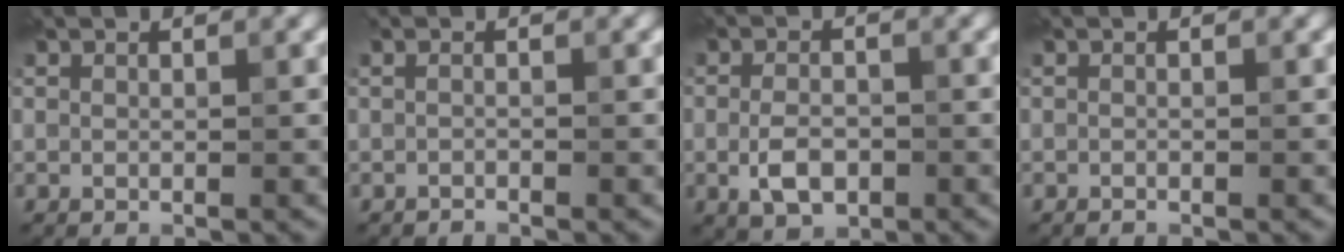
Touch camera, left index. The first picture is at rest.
{"total": 0.8, "force": [-0.6, 0.2, 0.5], "torque": [-0.011, -0.006, -0.014]}
{"total": 3.3, "force": [-0.9, 2.0, 2.5], "torque": [-0.049, -0.001, -0.020]}
{"total": 0.6, "force": [-0.3, 0.2, 0.4], "torque": [-0.006, -0.006, -0.008]}